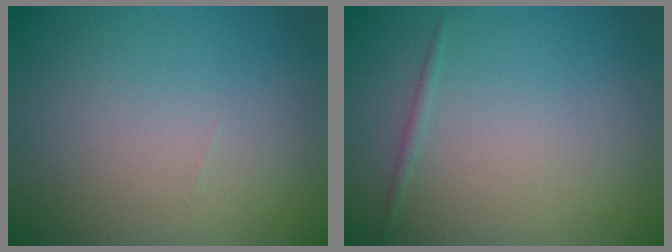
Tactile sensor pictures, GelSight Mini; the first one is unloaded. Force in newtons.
{"total": 0.6, "press": 0.6, "slide": 0.1}